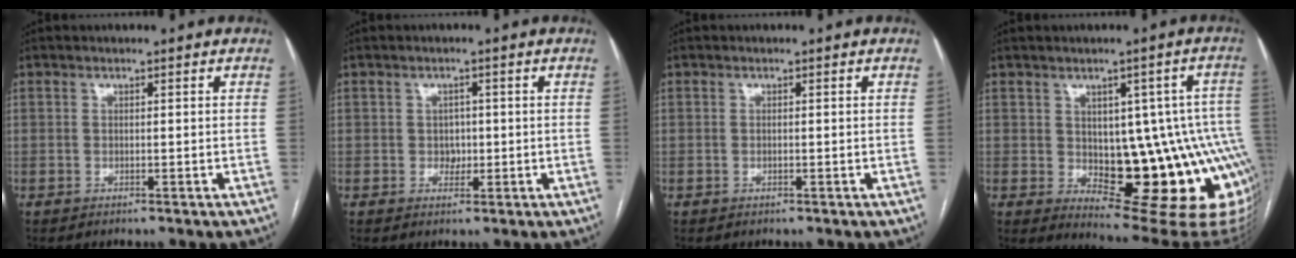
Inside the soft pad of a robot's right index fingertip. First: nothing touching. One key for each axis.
{"total": 2.0, "fx": -0.1, "fy": 1.7, "fz": 1.0, "tx": -0.010, "ty": 0.003, "tz": 0.000}
{"total": 0.0}
{"total": 17.8, "fx": -2.6, "fy": 7.1, "fz": 16.0, "tx": -0.123, "ty": 0.022, "tz": -0.010}